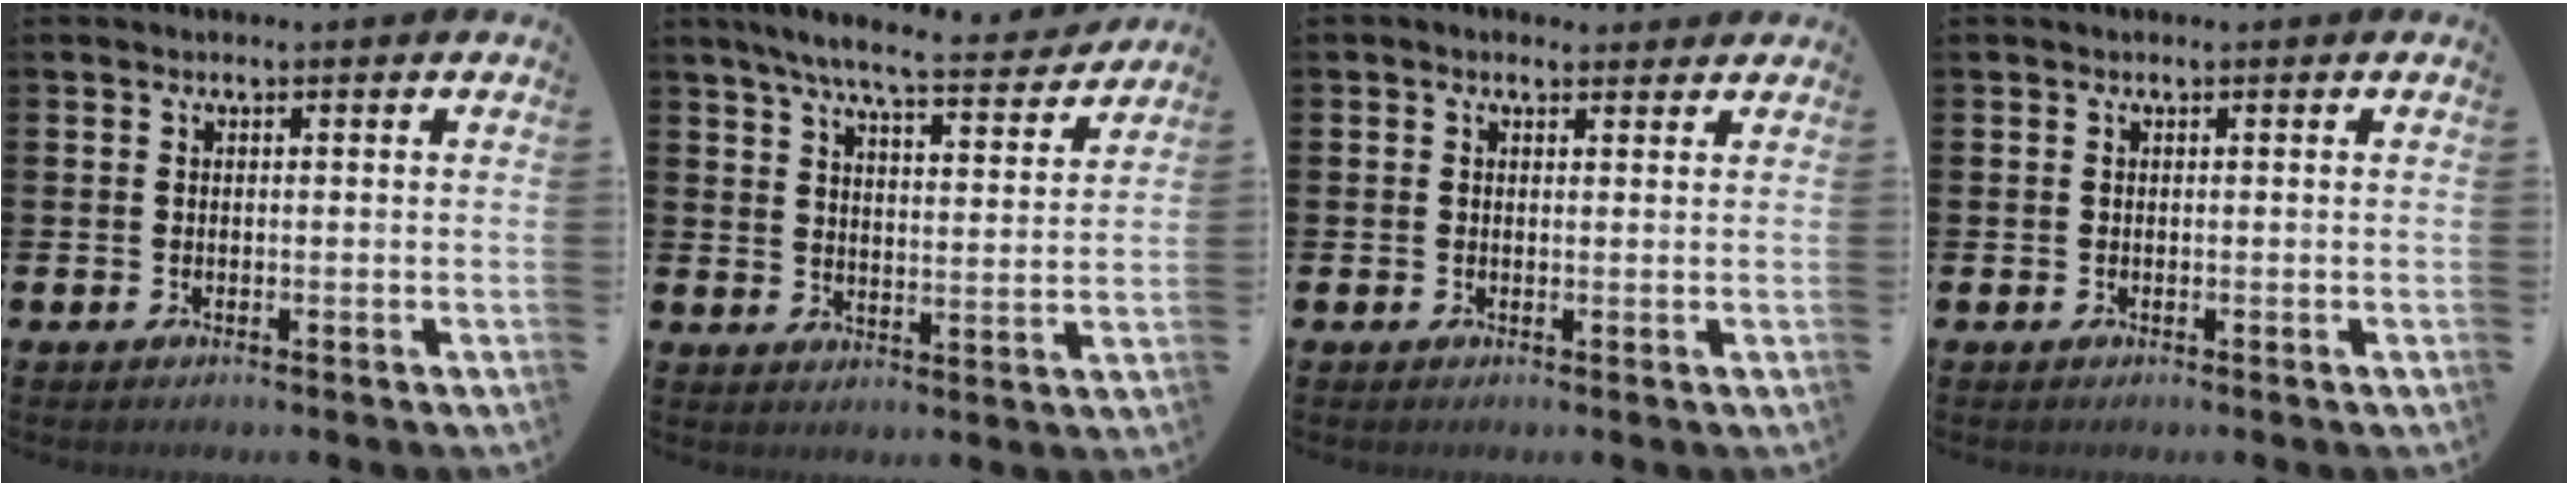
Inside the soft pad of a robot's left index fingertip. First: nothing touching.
{"total": 7.6, "force": [6.9, 0.4, 3.0], "torque": [-0.074, -0.039, 0.117]}
{"total": 1.1, "force": [0.9, 0.6, 0.3], "torque": [0.002, 0.005, 0.014]}
{"total": 0.0}